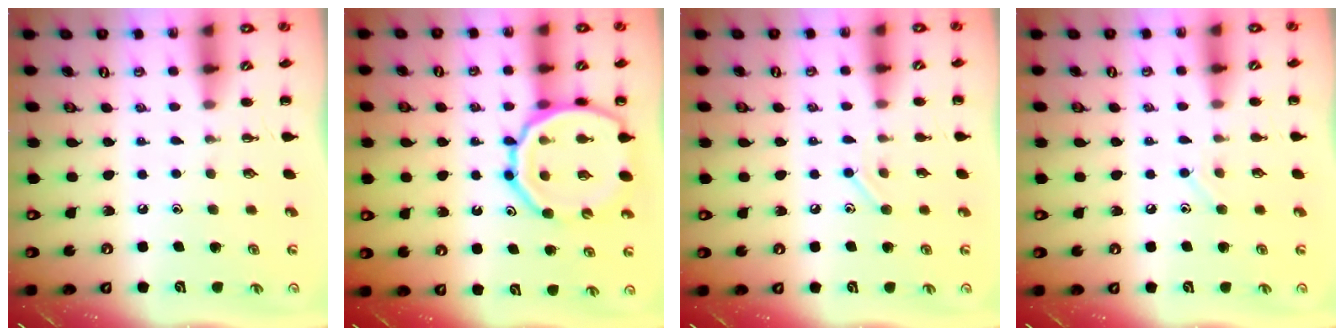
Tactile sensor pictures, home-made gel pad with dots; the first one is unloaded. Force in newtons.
{"total": 18.2, "press": 18.0, "slide": 2.8}
{"total": 6.7, "press": 6.5, "slide": 1.6}
{"total": 6.5, "press": 6.3, "slide": 1.7}